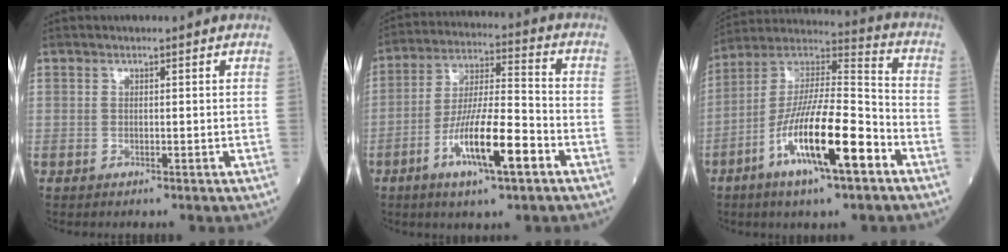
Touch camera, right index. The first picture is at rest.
{"total": 12.9, "force": [-5.7, 1.9, 11.4], "torque": [-0.208, -0.006, -0.102]}
{"total": 17.7, "force": [-7.6, 2.9, 15.7], "torque": [-0.293, -0.006, -0.134]}